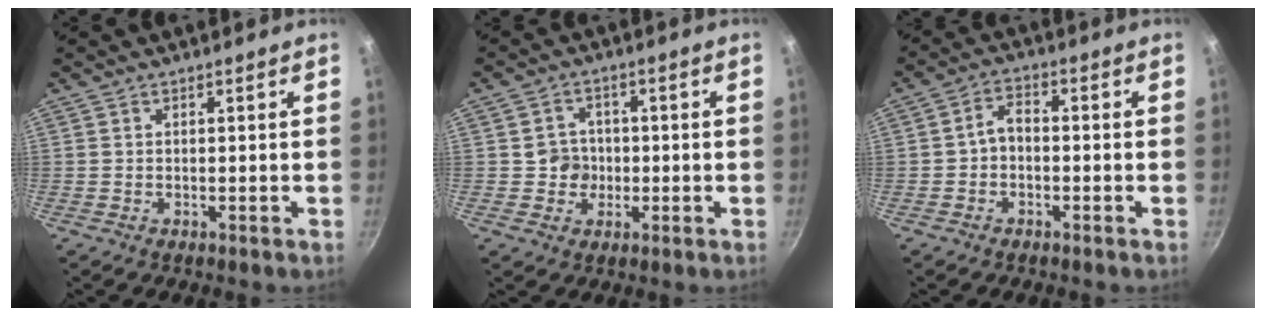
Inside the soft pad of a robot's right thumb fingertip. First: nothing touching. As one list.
[{"total": 4.7, "force": [-0.4, 4.4, 1.5], "torque": [0.005, 0.008, -0.010]}, {"total": 3.9, "force": [-0.9, 2.7, 2.6], "torque": [-0.038, 0.021, -0.024]}]